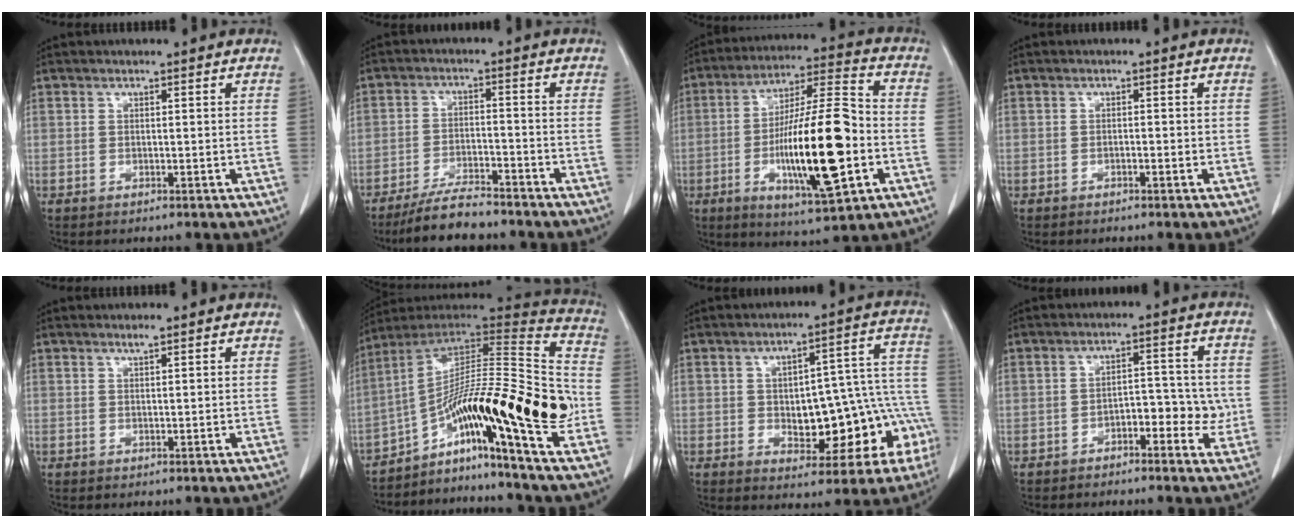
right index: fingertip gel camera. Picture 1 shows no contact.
{"total": 7.5, "force": [-6.6, 1.3, 3.2], "torque": [-0.057, -0.015, -0.116]}
{"total": 19.2, "force": [-4.3, 3.1, 18.4], "torque": [-0.329, -0.001, -0.065]}
{"total": 0.9, "force": [-0.4, 0.3, 0.8], "torque": [-0.010, 0.004, -0.004]}
{"total": 0.9, "force": [0.7, 0.0, 0.5], "torque": [-0.009, 0.001, 0.015]}
{"total": 22.5, "force": [-8.6, 0.8, 20.8], "torque": [-0.304, 0.025, -0.135]}
{"total": 16.7, "force": [-4.1, 7.1, 14.5], "torque": [-0.135, 0.051, -0.032]}
{"total": 5.4, "force": [-2.0, 2.7, 4.2], "torque": [-0.050, 0.023, -0.028]}